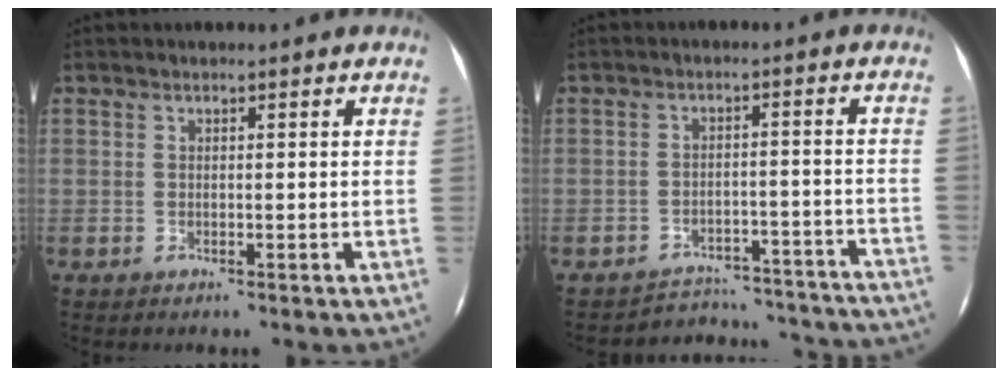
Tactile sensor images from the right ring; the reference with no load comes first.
{"total": 19.4, "force": [-18.4, 5.0, 3.8], "torque": [-0.065, 0.039, -0.219]}